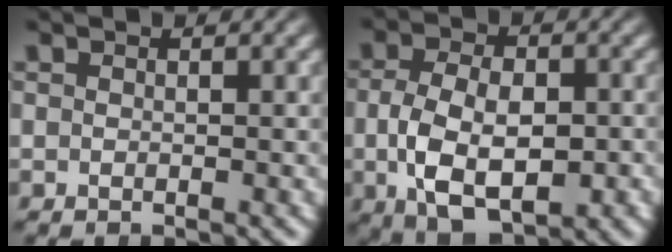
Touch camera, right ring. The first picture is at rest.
{"total": 8.6, "force": [-1.8, 5.6, 6.2], "torque": [-0.122, -0.030, -0.015]}